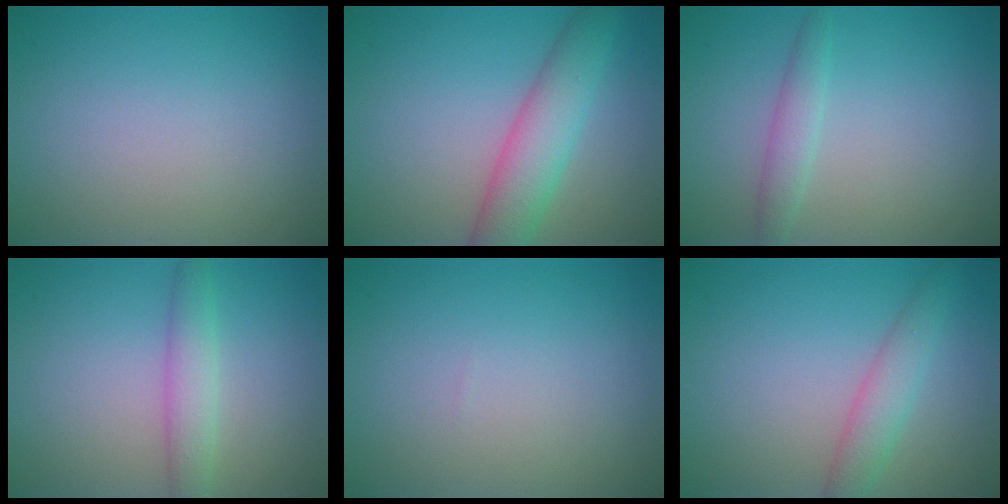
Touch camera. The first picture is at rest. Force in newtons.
{"total": 5.1, "press": 5.1, "slide": 0.2}
{"total": 1.9, "press": 1.9, "slide": 0.1}
{"total": 2.6, "press": 2.6, "slide": 0.1}
{"total": 0.0}
{"total": 2.7, "press": 2.7, "slide": 0.2}